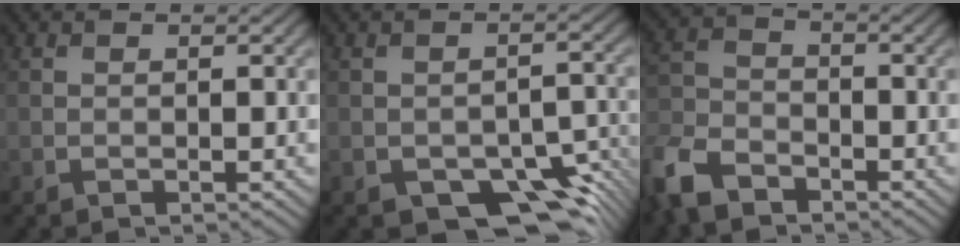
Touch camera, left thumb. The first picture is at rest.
{"total": 9.1, "force": [-5.9, 4.3, 5.4], "torque": [-0.073, -0.002, -0.086]}
{"total": 7.7, "force": [-5.8, 3.9, 3.3], "torque": [-0.083, -0.016, -0.132]}